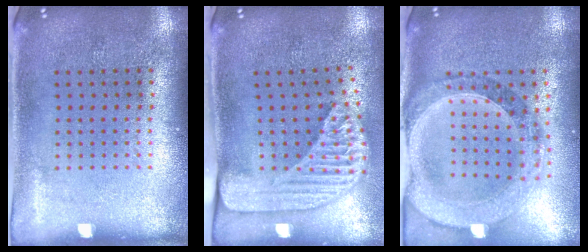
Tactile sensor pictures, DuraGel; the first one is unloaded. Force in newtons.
{"total": 2.4, "press": 1.7, "slide": 1.6}
{"total": 1.6, "press": 1.5, "slide": 0.5}